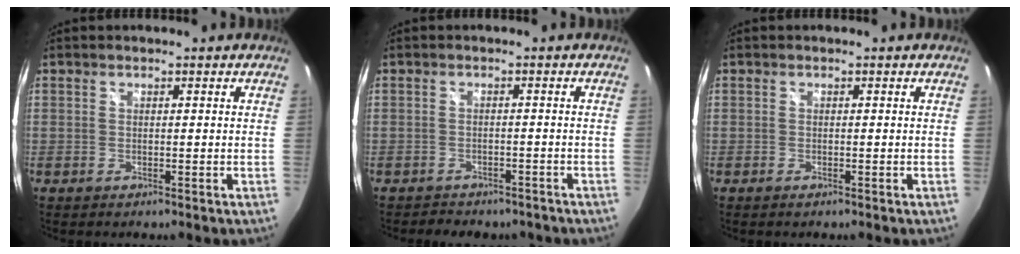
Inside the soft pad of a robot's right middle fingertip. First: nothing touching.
{"total": 6.7, "force": [-5.6, 2.8, 2.2], "torque": [-0.047, -0.009, -0.072]}
{"total": 0.8, "force": [-0.6, 0.2, 0.4], "torque": [-0.008, -0.004, -0.012]}